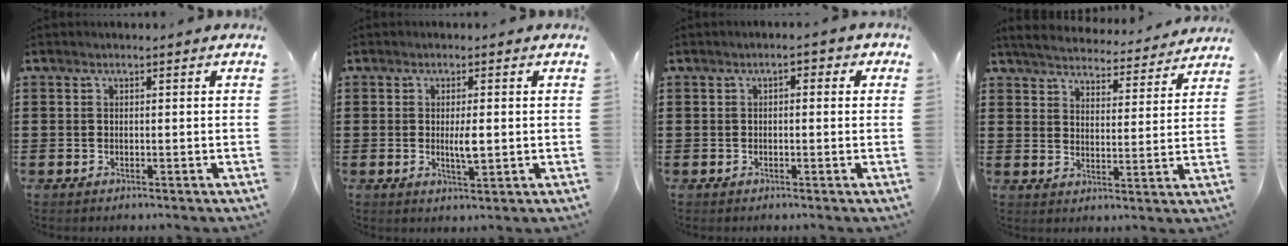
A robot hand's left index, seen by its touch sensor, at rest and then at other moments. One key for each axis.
{"total": 3.2, "fx": 0.0, "fy": 0.8, "fz": 3.1, "tx": -0.057, "ty": -0.002, "tz": -0.001}
{"total": 1.4, "fx": -0.5, "fy": 0.6, "fz": 1.2, "tx": -0.024, "ty": 0.005, "tz": -0.012}
{"total": 4.9, "fx": 4.8, "fy": 0.1, "fz": 0.6, "tx": -0.038, "ty": -0.034, "tz": 0.082}